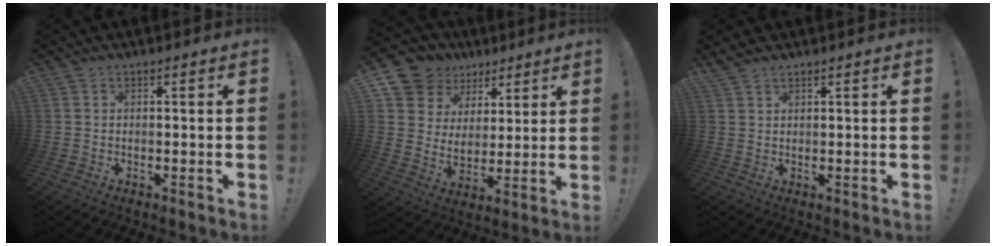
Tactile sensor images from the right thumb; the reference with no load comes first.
{"total": 11.6, "force": [7.0, 8.9, 2.6], "torque": [-0.057, -0.047, 0.145]}
{"total": 1.9, "force": [1.7, 0.4, 0.7], "torque": [-0.015, -0.011, 0.032]}